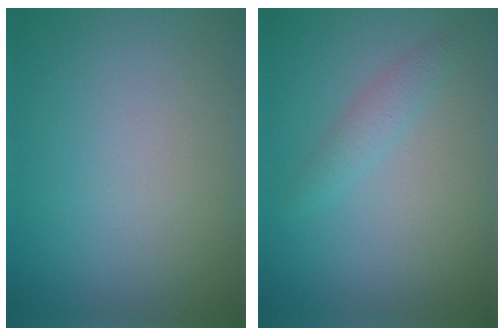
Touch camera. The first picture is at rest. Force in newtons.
{"total": 1.5, "press": 1.5, "slide": 0.0}